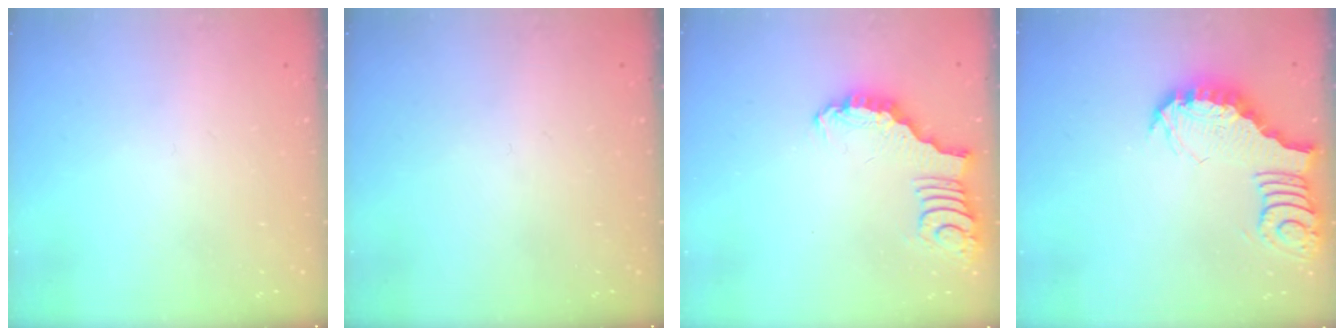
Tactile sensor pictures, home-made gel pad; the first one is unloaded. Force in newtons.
{"total": 0.0}
{"total": 2.2, "press": 2.2, "slide": 0.0}
{"total": 3.8, "press": 3.8, "slide": 0.4}